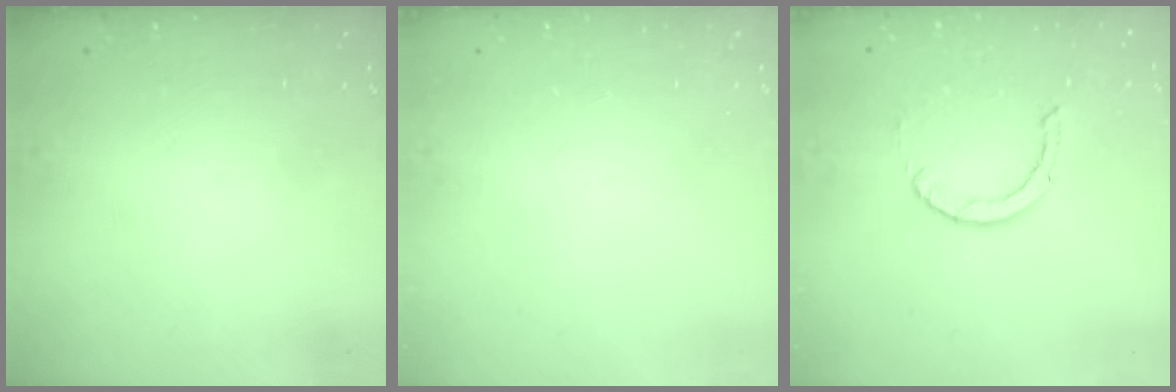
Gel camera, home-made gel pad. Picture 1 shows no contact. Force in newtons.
{"total": 0.0}
{"total": 0.9, "press": 0.9, "slide": 0.1}